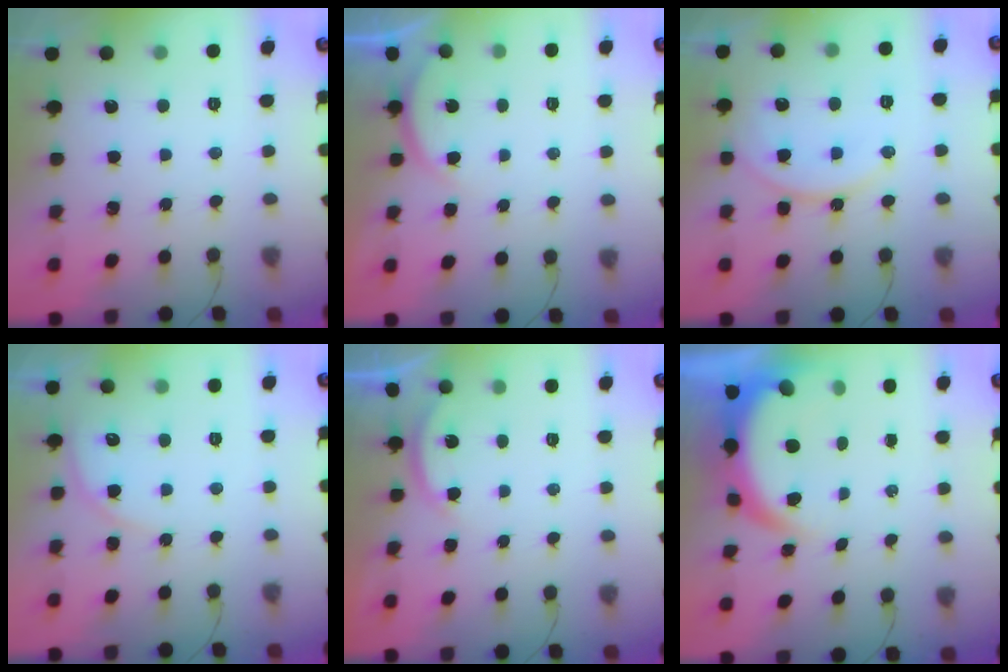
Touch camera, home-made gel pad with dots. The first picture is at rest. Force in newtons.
{"total": 4.1, "press": 4.1, "slide": 0.5}
{"total": 13.3, "press": 13.2, "slide": 1.3}
{"total": 4.6, "press": 4.6, "slide": 0.3}
{"total": 2.2, "press": 2.2, "slide": 0.5}
{"total": 6.3, "press": 6.3, "slide": 0.9}